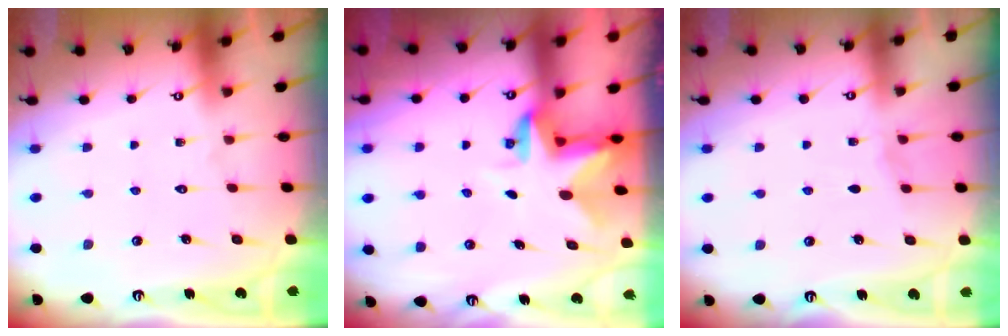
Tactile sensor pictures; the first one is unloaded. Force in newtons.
{"total": 3.0, "press": 3.0, "slide": 0.4}
{"total": 2.2, "press": 2.2, "slide": 0.3}